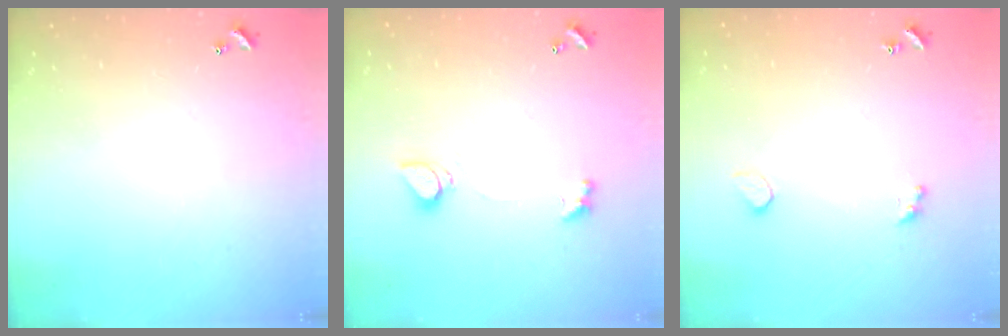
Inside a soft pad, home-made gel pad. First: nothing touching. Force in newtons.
{"total": 1.0, "press": 0.9, "slide": 0.4}
{"total": 2.6, "press": 2.2, "slide": 1.2}